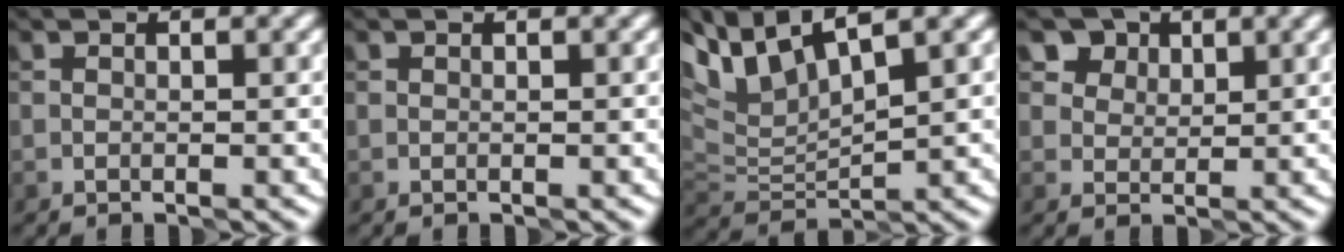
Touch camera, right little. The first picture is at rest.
{"total": 0.0}
{"total": 6.7, "force": [4.9, 2.1, 4.1], "torque": [-0.096, 0.022, 0.089]}
{"total": 7.4, "force": [4.6, 5.1, 3.0], "torque": [-0.074, 0.001, 0.079]}